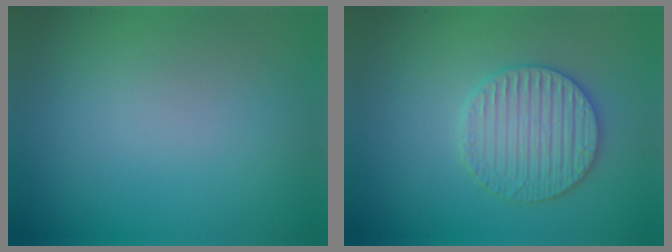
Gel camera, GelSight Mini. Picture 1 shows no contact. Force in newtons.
{"total": 3.6, "press": 3.5, "slide": 0.9}